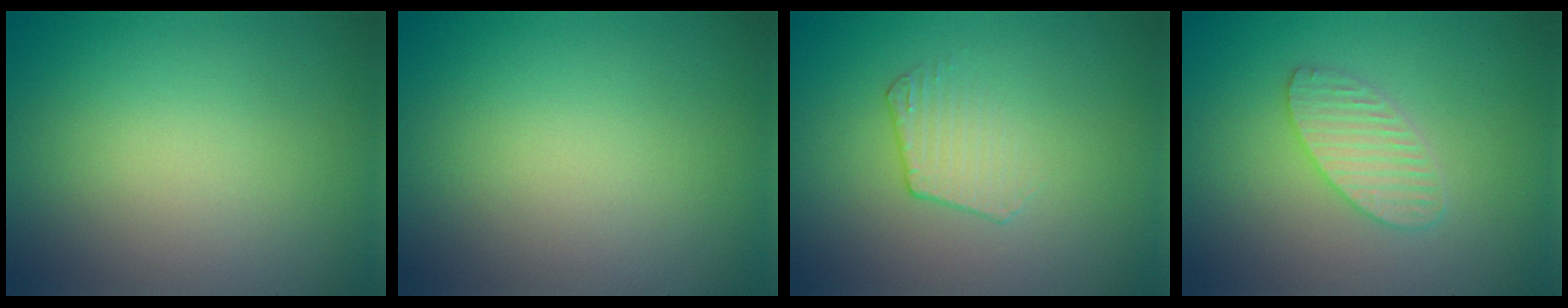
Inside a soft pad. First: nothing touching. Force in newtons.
{"total": 0.0}
{"total": 1.8, "press": 0.9, "slide": 1.5}
{"total": 2.6, "press": 2.6, "slide": 0.2}